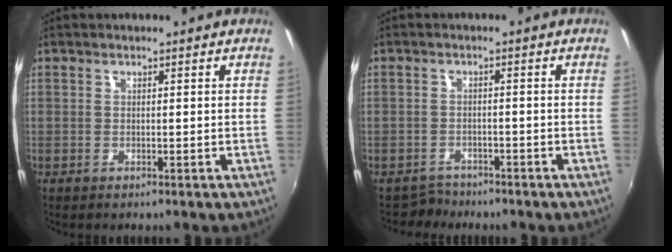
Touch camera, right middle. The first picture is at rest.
{"total": 2.9, "force": [-2.5, 1.5, -0.4], "torque": [0.000, 0.004, -0.045]}